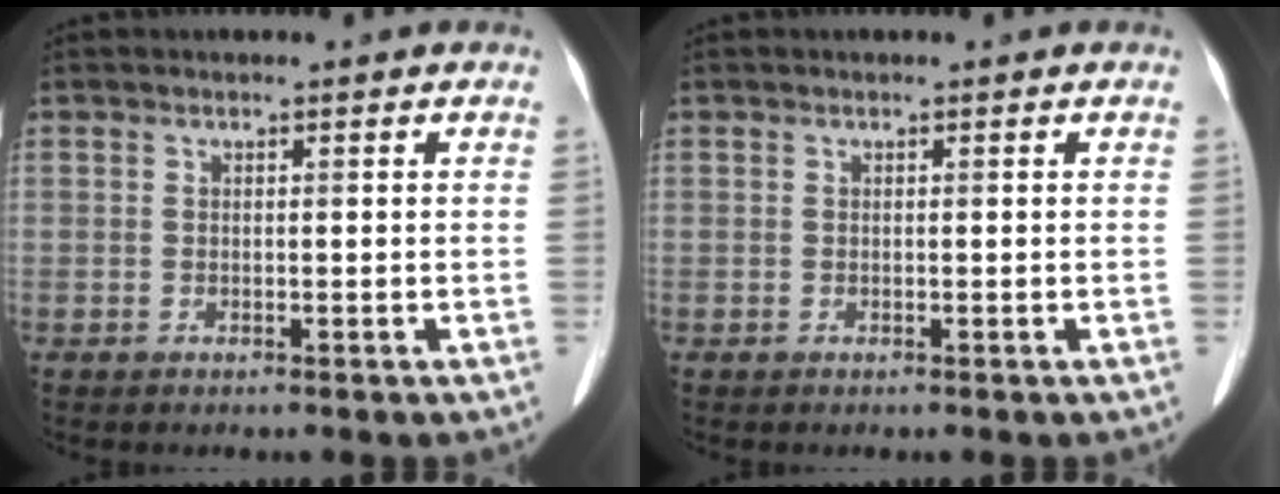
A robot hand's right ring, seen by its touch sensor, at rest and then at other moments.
{"total": 0.0}